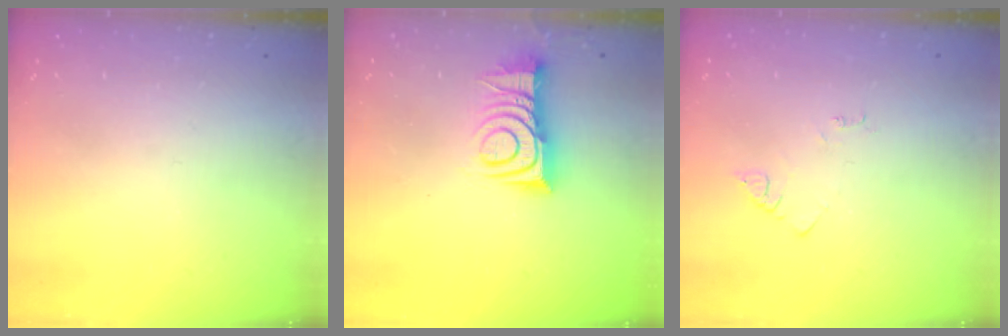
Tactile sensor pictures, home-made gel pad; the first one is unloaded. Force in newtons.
{"total": 11.2, "press": 11.2, "slide": 0.5}
{"total": 2.7, "press": 2.7, "slide": 0.4}